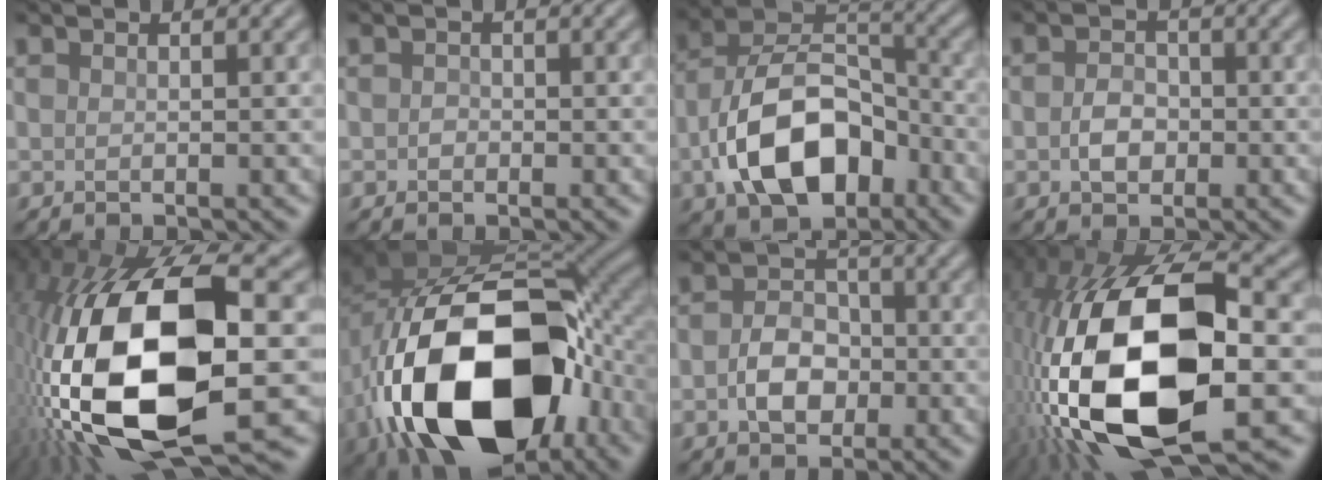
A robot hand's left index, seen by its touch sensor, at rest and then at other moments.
{"total": 0.5, "force": [-0.1, 0.5, 0.0], "torque": [-0.001, -0.001, -0.004]}
{"total": 10.5, "force": [-3.9, 6.4, 7.3], "torque": [-0.136, 0.010, -0.077]}
{"total": 2.1, "force": [-0.4, 1.7, 1.3], "torque": [-0.026, 0.002, -0.013]}
{"total": 20.4, "force": [-2.6, 9.2, 18.0], "torque": [-0.385, -0.018, -0.039]}
{"total": 19.0, "force": [-6.2, 11.8, 13.6], "torque": [-0.254, -0.035, -0.088]}
{"total": 3.4, "force": [-0.7, 2.6, 2.1], "torque": [-0.039, 0.003, -0.017]}
{"total": 19.1, "force": [-3.7, 9.4, 16.2], "torque": [-0.346, -0.014, -0.064]}